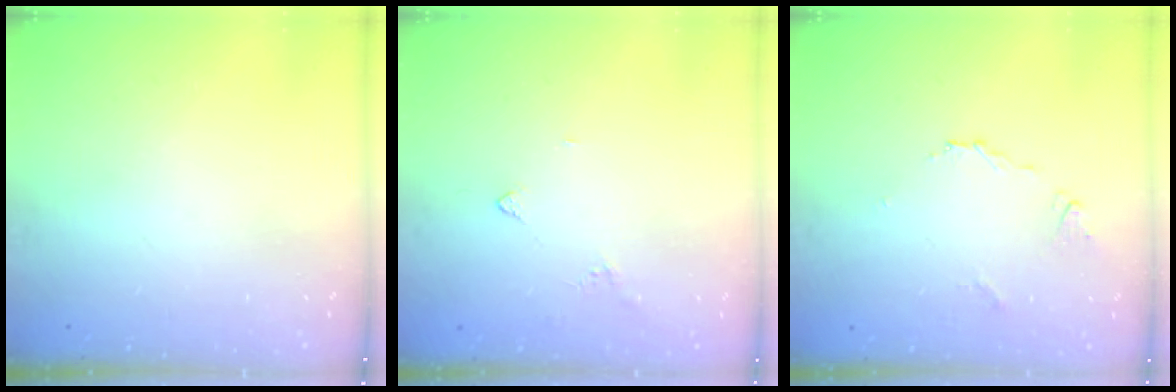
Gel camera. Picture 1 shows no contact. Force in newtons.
{"total": 2.9, "press": 2.9, "slide": 0.5}
{"total": 4.4, "press": 4.4, "slide": 0.7}